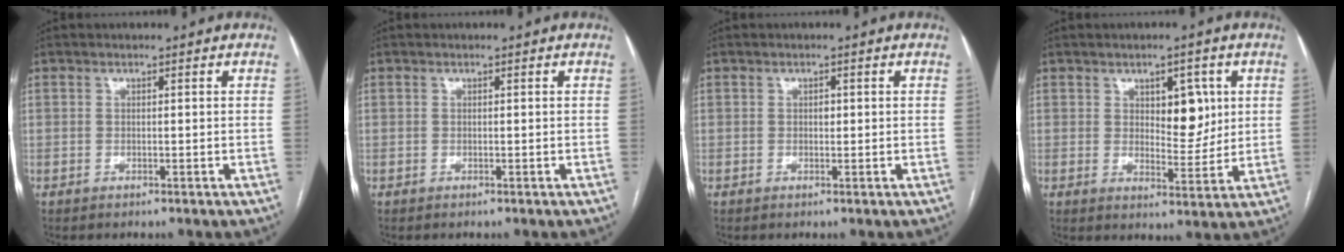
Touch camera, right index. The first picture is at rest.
{"total": 0.0}
{"total": 0.8, "force": [0.1, 0.6, 0.6], "torque": [-0.009, 0.002, 0.000]}
{"total": 6.4, "force": [2.1, 3.0, 5.3], "torque": [-0.071, 0.001, 0.035]}